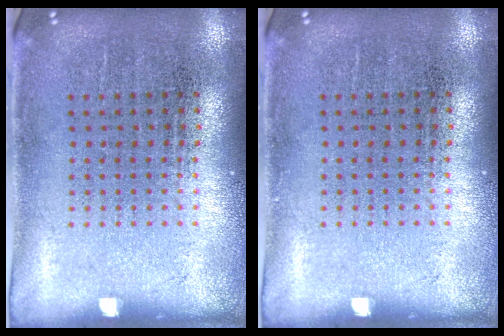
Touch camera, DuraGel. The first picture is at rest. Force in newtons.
{"total": 0.0}